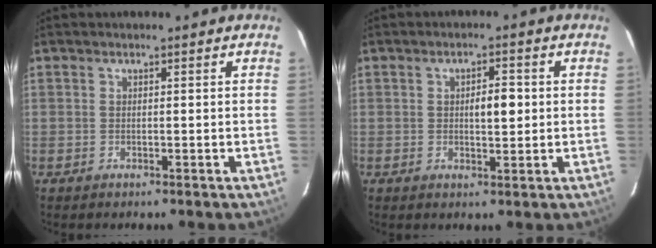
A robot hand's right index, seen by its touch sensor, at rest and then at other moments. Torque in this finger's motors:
{"motor_torque": [0.02, 0.00, 0.07, 0.05]}